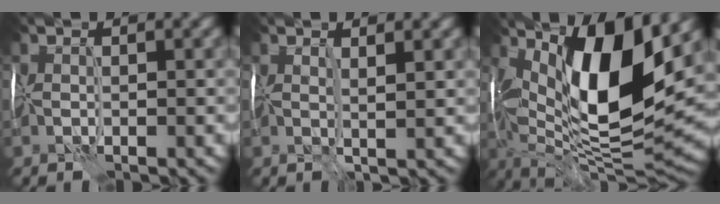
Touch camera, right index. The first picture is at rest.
{"total": 2.0, "force": [1.1, 0.3, 1.7], "torque": [-0.025, 0.000, 0.020]}
{"total": 14.0, "force": [4.8, 4.6, 12.4], "torque": [-0.207, -0.004, 0.082]}